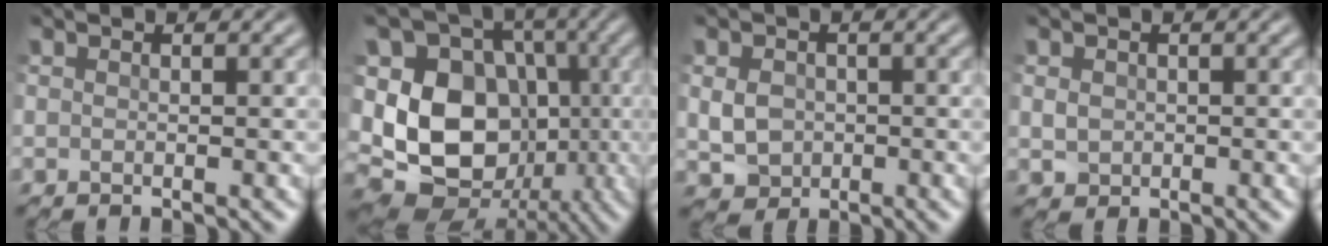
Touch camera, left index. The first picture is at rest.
{"total": 13.4, "force": [-2.1, 10.4, 8.3], "torque": [-0.164, -0.003, -0.039]}
{"total": 3.1, "force": [-0.5, 2.6, 1.7], "torque": [-0.039, -0.007, -0.009]}
{"total": 1.5, "force": [-0.1, 1.3, 0.7], "torque": [-0.018, -0.006, -0.003]}